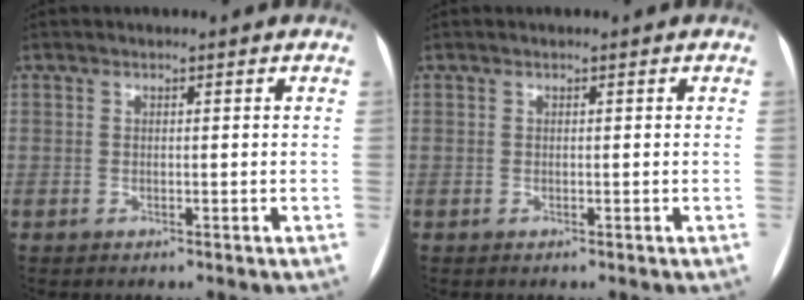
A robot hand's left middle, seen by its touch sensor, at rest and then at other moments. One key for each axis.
{"total": 0.0}